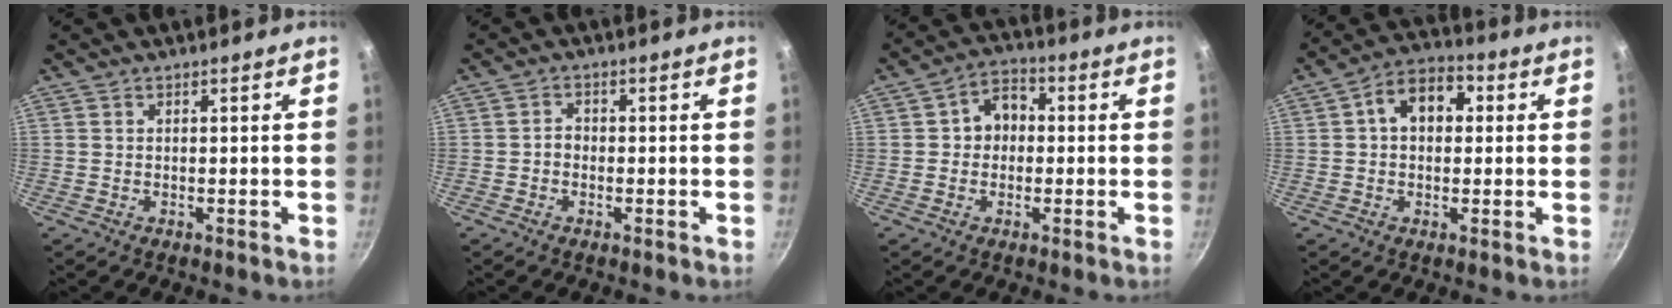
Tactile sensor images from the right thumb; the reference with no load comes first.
{"total": 1.8, "force": [-0.6, 1.5, 0.9], "torque": [-0.009, 0.012, -0.013]}
{"total": 6.3, "force": [0.2, 5.1, 3.7], "torque": [-0.021, 0.015, -0.006]}
{"total": 9.3, "force": [1.6, 6.6, 6.3], "torque": [-0.061, 0.023, 0.011]}